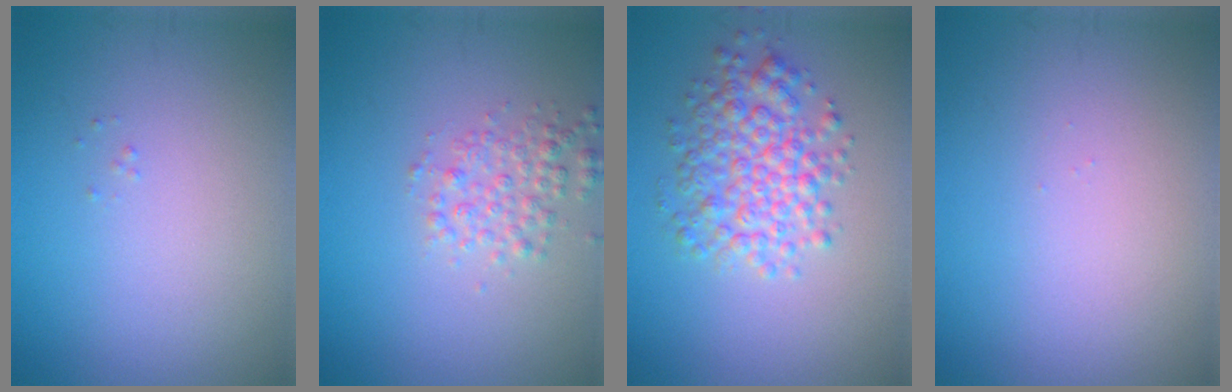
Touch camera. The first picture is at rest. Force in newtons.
{"total": 2.4, "press": 2.4, "slide": 0.1}
{"total": 4.8, "press": 4.8, "slide": 0.1}
{"total": 0.0}